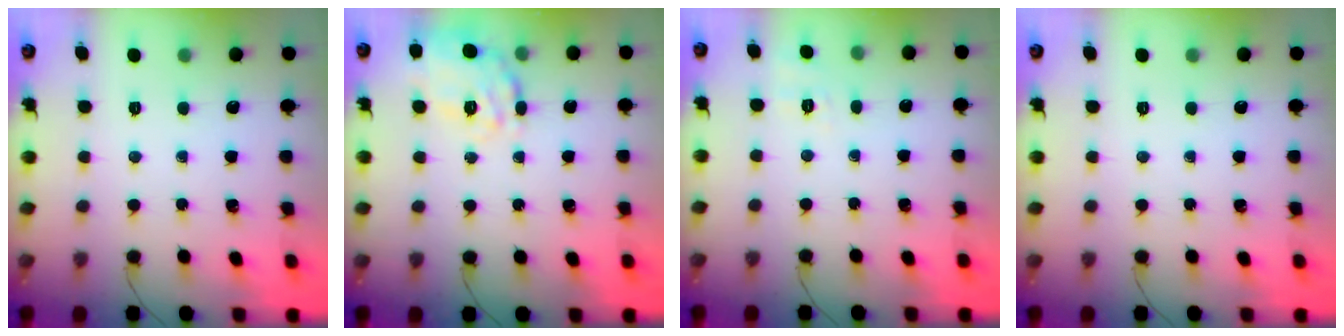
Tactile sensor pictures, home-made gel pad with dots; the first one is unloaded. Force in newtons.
{"total": 19.9, "press": 19.9, "slide": 1.6}
{"total": 1.8, "press": 0.4, "slide": 1.8}
{"total": 0.0}